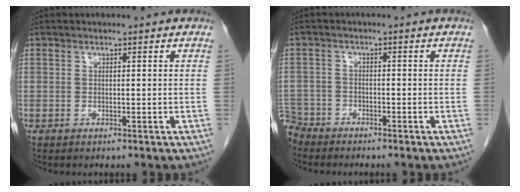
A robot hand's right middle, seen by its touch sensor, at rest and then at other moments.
{"total": 4.6, "force": [-4.3, 1.6, -0.3], "torque": [0.011, -0.007, -0.086]}